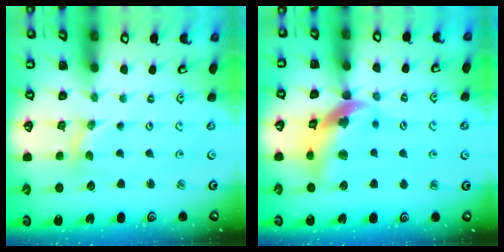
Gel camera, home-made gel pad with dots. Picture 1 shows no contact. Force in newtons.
{"total": 14.5, "press": 14.4, "slide": 1.8}